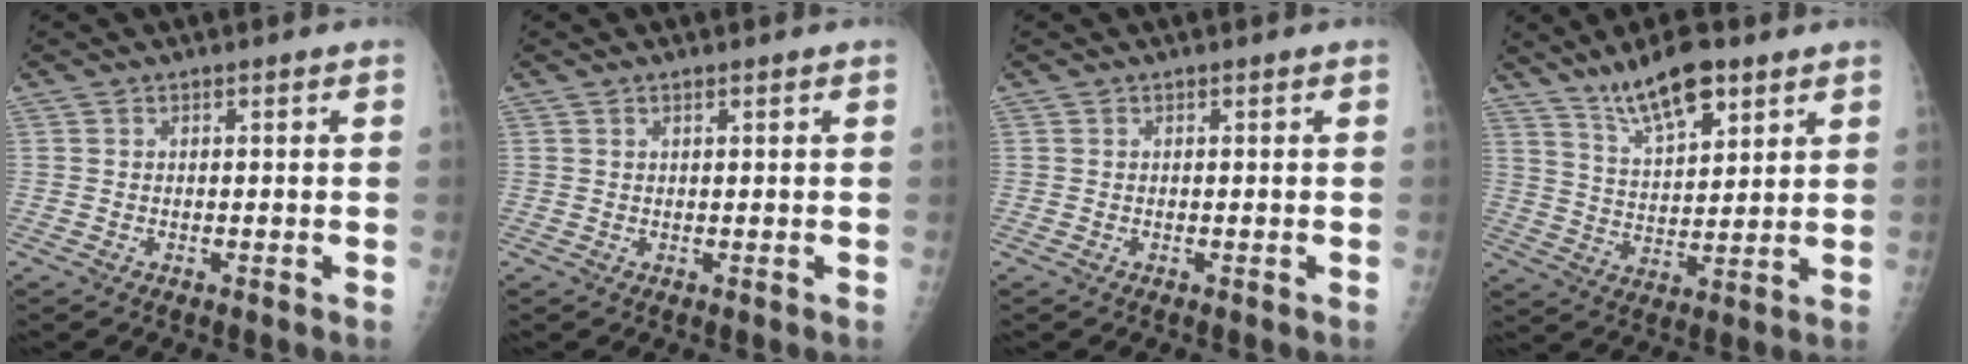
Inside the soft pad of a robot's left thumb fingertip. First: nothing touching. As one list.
[{"total": 0.6, "force": [0.4, 0.1, 0.4], "torque": [-0.006, 0.000, 0.008]}, {"total": 0.0}, {"total": 11.5, "force": [7.8, 3.8, 7.5], "torque": [-0.113, -0.038, 0.144]}]